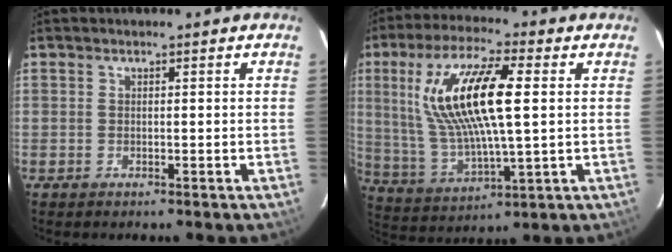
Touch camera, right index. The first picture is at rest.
{"total": 18.2, "force": [3.9, 4.8, 17.2], "torque": [-0.338, 0.006, 0.082]}